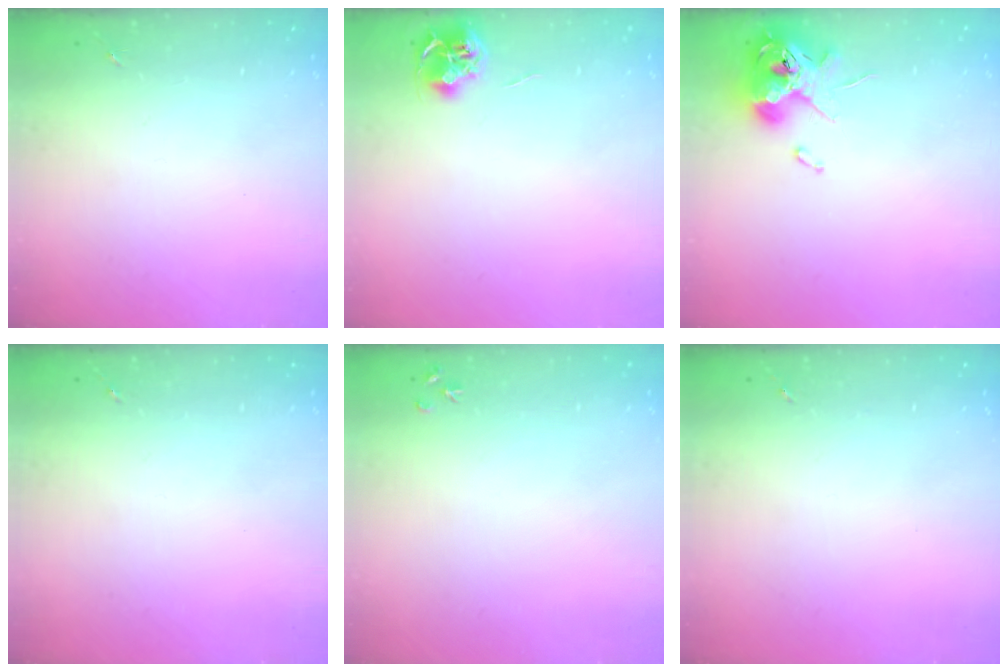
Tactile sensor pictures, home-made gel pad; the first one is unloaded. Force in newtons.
{"total": 7.1, "press": 7.1, "slide": 0.4}
{"total": 11.9, "press": 11.7, "slide": 2.1}
{"total": 0.0}
{"total": 3.6, "press": 3.5, "slide": 0.5}
{"total": 0.0}